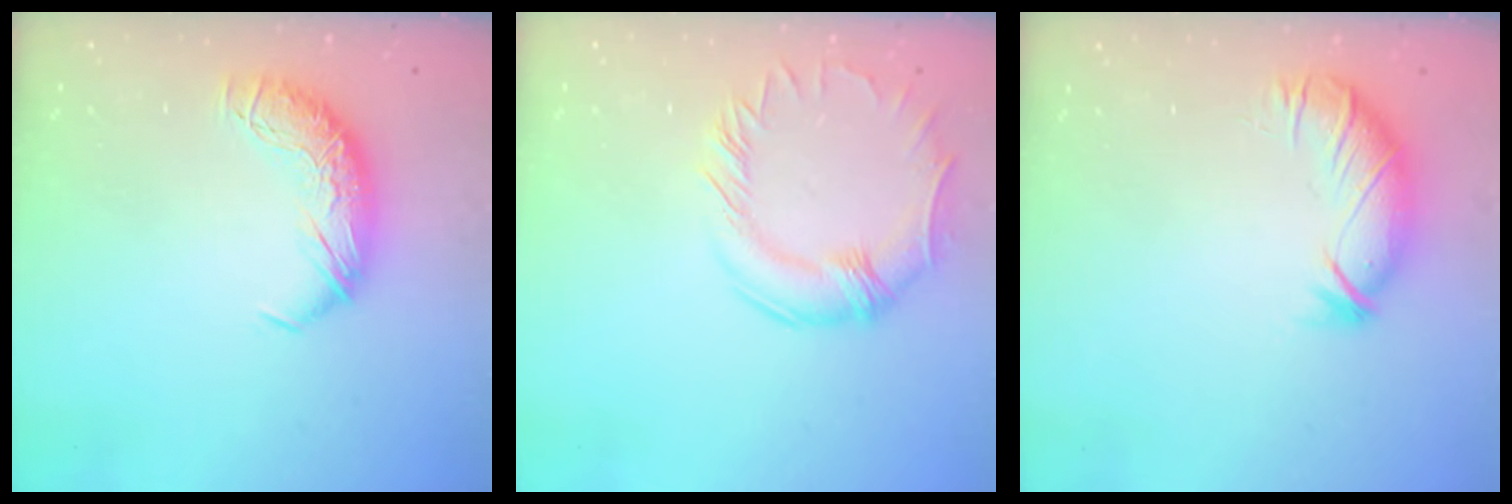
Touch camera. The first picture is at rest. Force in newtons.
{"total": 3.1, "press": 2.9, "slide": 1.0}
{"total": 3.0, "press": 2.9, "slide": 0.8}